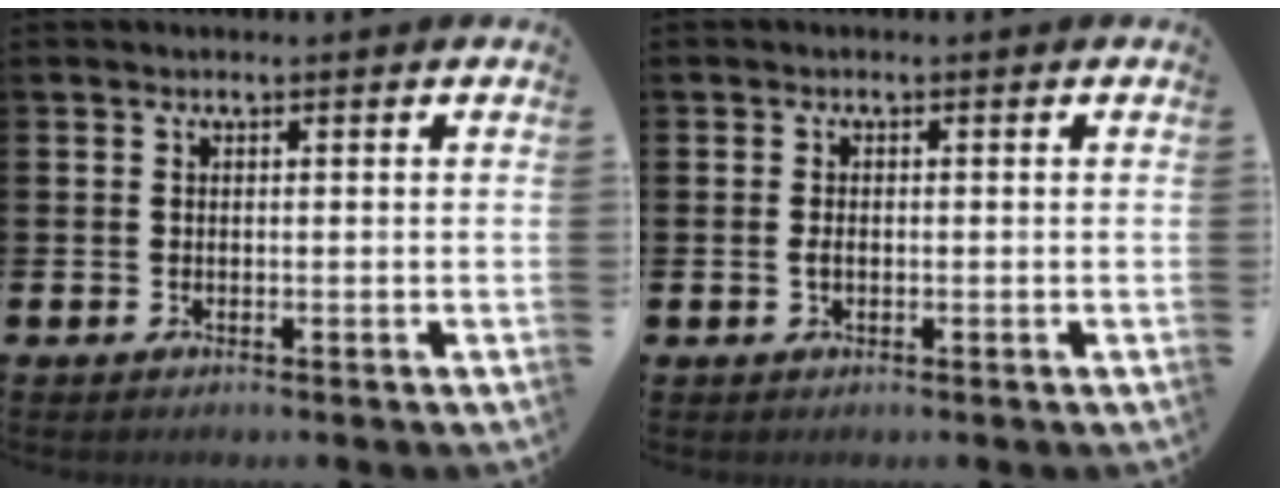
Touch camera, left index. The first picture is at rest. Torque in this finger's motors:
{"motor_torque": [0.09, 0.03, 0.01, 0.01]}